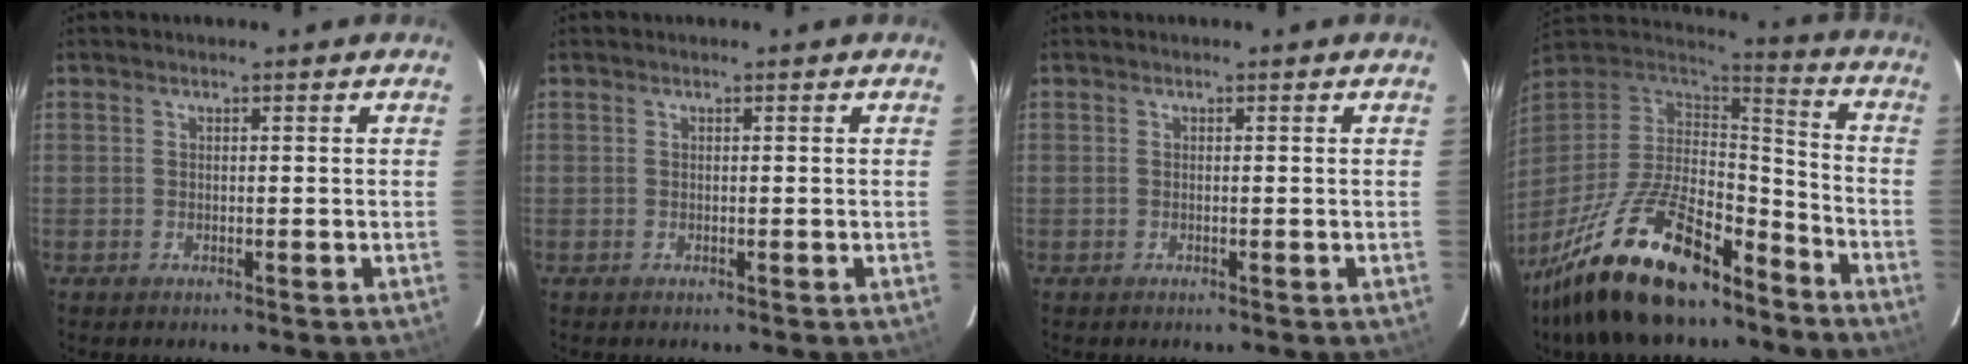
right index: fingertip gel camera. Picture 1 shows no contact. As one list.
[{"total": 0.0}, {"total": 0.0}, {"total": 25.9, "force": [-17.6, 10.3, 16.0], "torque": [-0.316, -0.020, -0.287]}]